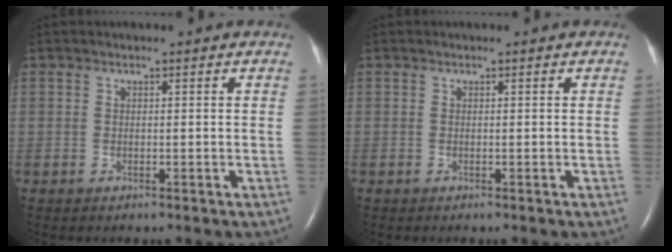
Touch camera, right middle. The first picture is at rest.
{"total": 0.0}